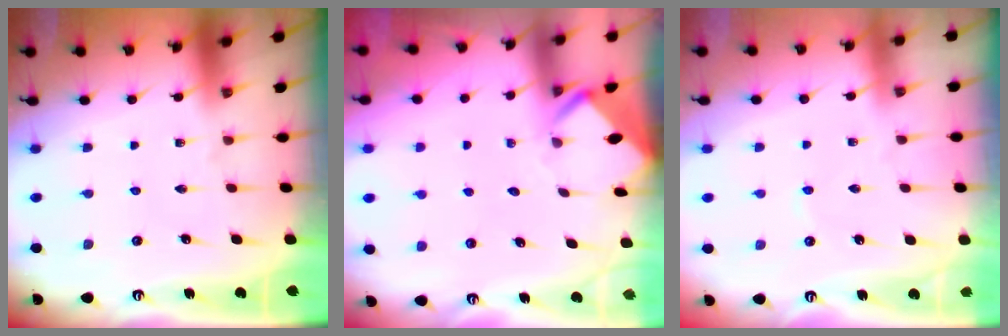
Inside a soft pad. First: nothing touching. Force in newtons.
{"total": 3.6, "press": 3.6, "slide": 0.3}
{"total": 1.1, "press": 1.1, "slide": 0.2}